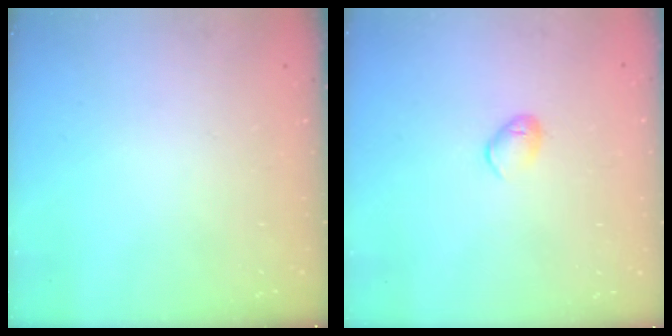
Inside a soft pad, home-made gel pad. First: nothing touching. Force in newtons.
{"total": 5.8, "press": 5.8, "slide": 0.8}